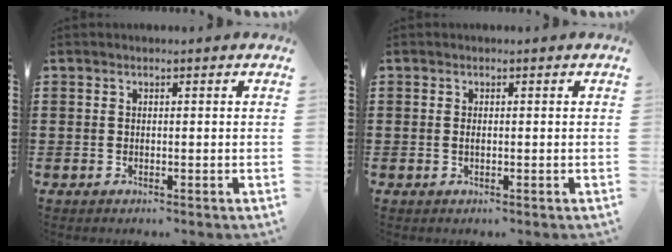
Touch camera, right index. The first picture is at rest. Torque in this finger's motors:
{"motor_torque": [1.01, 1.13, 0.08, 0.04]}